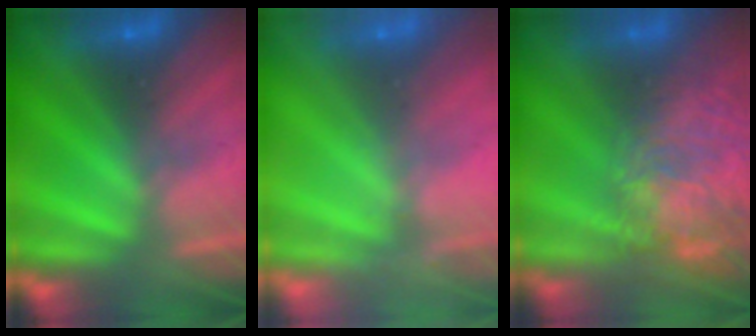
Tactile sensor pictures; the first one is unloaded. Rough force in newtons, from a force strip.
{"total": 2.4}
{"total": 8.1}